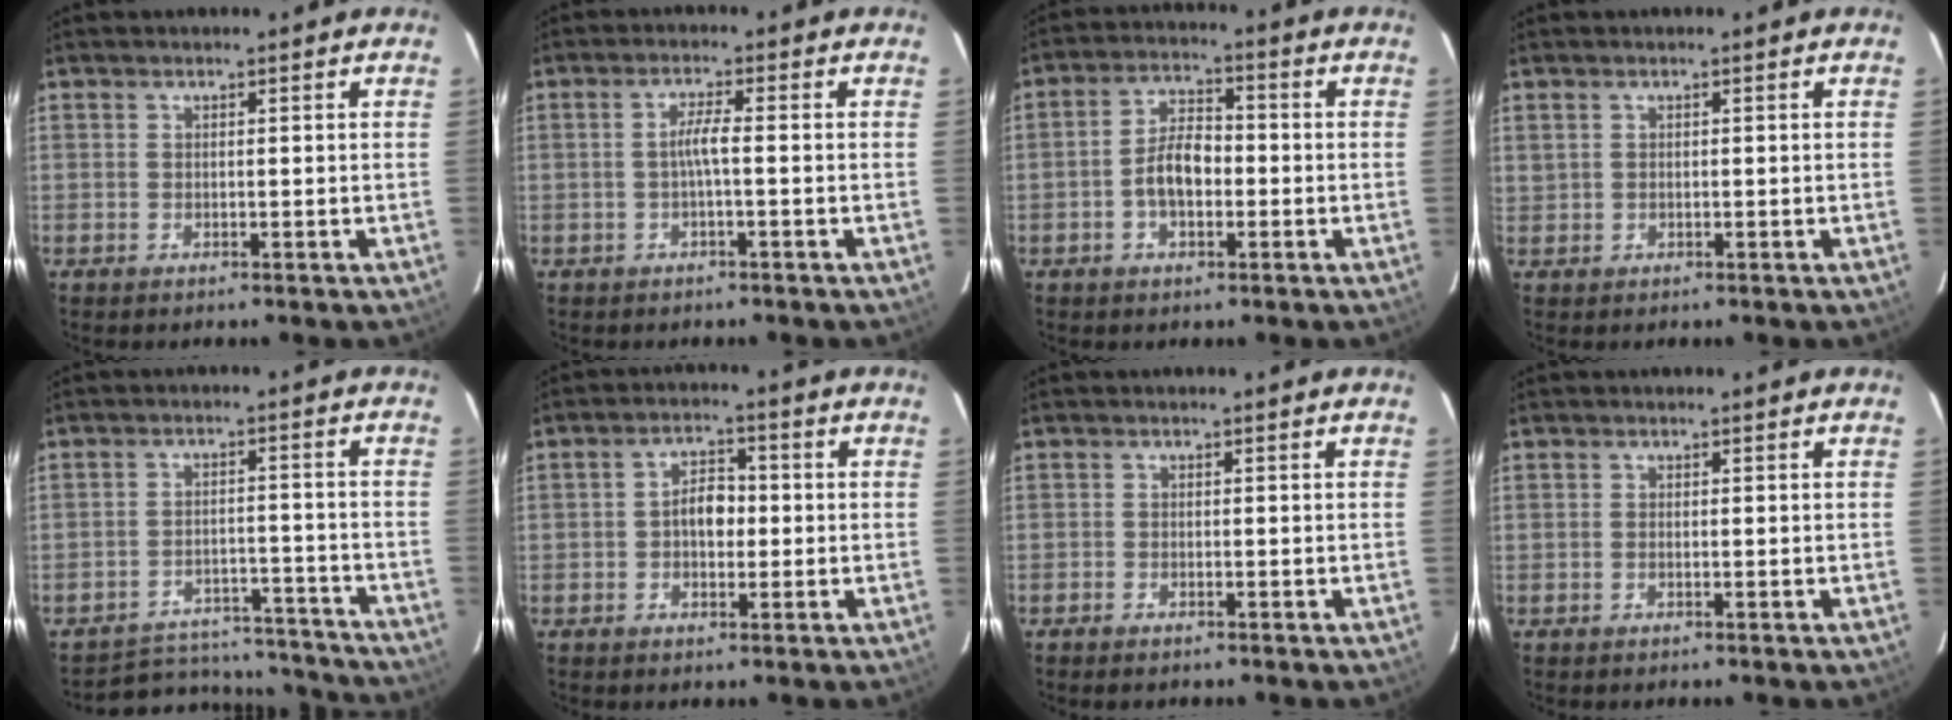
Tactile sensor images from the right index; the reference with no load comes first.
{"total": 2.7, "force": [-0.7, -0.2, 2.6], "torque": [-0.050, 0.004, -0.011]}
{"total": 6.5, "force": [-1.6, 3.4, 5.3], "torque": [-0.102, 0.015, -0.025]}
{"total": 0.9, "force": [0.4, 0.7, 0.3], "torque": [-0.004, 0.004, 0.010]}
{"total": 16.9, "force": [-15.6, 5.5, 3.5], "torque": [-0.079, 0.033, -0.192]}
{"total": 4.8, "force": [-0.4, 3.1, 3.6], "torque": [-0.063, 0.014, -0.004]}
{"total": 1.1, "force": [-0.9, 0.5, 0.3], "torque": [-0.010, -0.001, -0.018]}
{"total": 0.0}